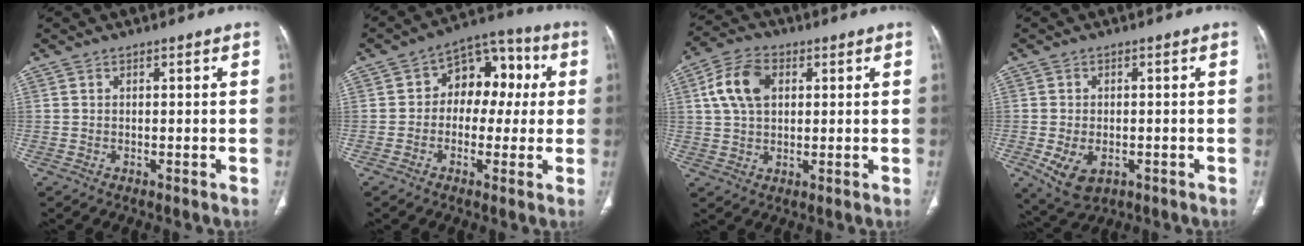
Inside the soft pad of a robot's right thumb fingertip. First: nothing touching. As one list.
[{"total": 11.5, "force": [0.9, 8.3, 7.9], "torque": [-0.061, 0.038, 0.000]}, {"total": 9.4, "force": [2.4, 6.3, 6.6], "torque": [-0.121, 0.010, 0.041]}, {"total": 6.9, "force": [-2.3, 4.5, 4.8], "torque": [-0.084, -0.002, -0.026]}]